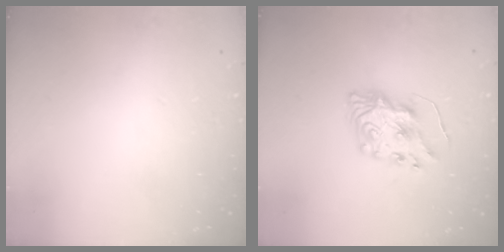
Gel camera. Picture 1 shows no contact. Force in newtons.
{"total": 8.5, "press": 8.5, "slide": 0.4}